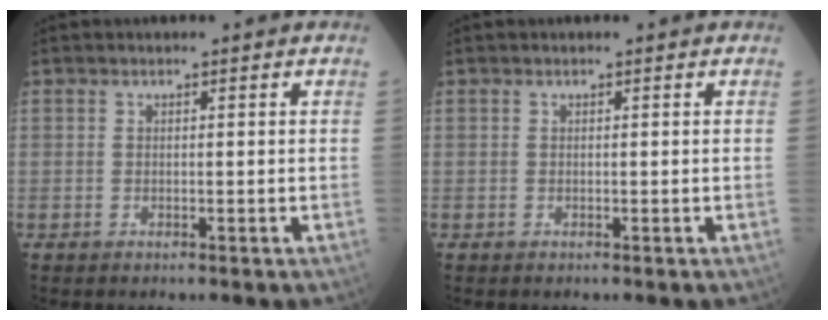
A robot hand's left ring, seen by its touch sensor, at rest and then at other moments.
{"total": 0.0}